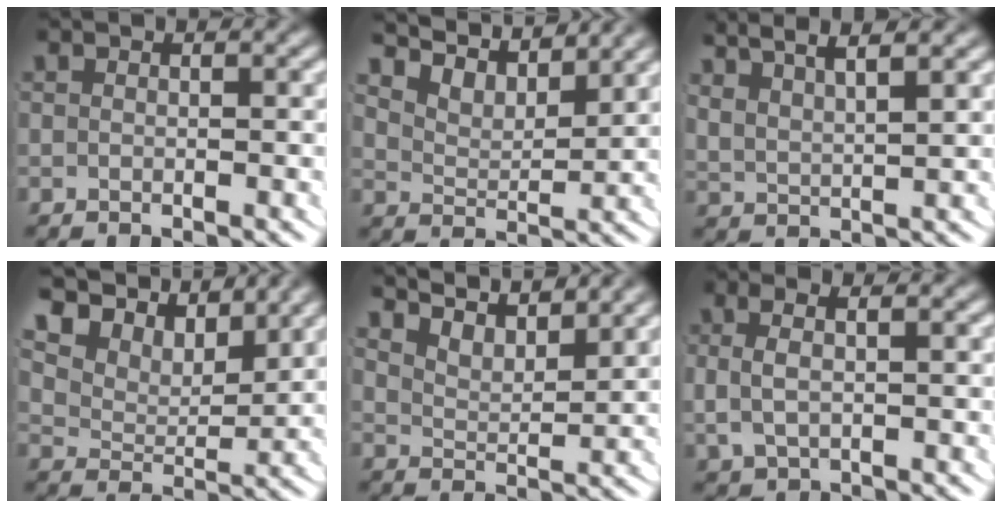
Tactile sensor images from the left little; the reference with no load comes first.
{"total": 8.0, "force": [6.5, 3.0, 3.5], "torque": [-0.057, 0.019, 0.096]}
{"total": 5.6, "force": [4.1, 2.3, 3.0], "torque": [-0.069, 0.000, 0.073]}
{"total": 10.7, "force": [7.1, 5.8, 5.6], "torque": [-0.105, 0.027, 0.102]}
{"total": 7.2, "force": [5.9, 2.6, 3.1], "torque": [-0.048, 0.010, 0.088]}
{"total": 3.0, "force": [0.4, 1.8, 2.5], "torque": [-0.059, 0.000, 0.014]}